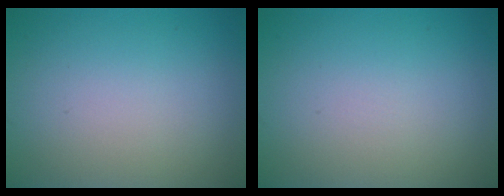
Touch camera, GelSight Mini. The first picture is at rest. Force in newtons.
{"total": 0.0}